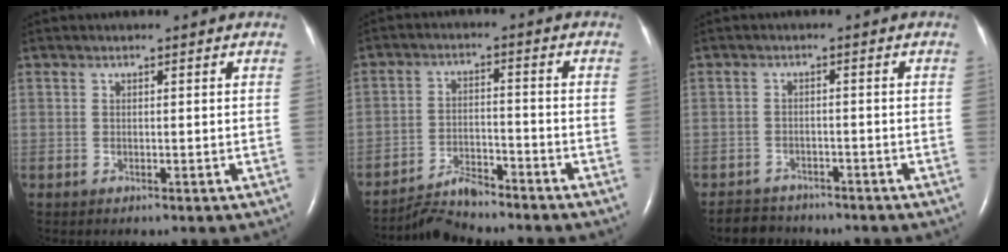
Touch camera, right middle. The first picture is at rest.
{"total": 5.3, "force": [-5.2, 0.3, 0.6], "torque": [-0.017, -0.012, -0.090]}
{"total": 3.8, "force": [-3.6, 1.3, -0.3], "torque": [-0.002, -0.008, -0.059]}